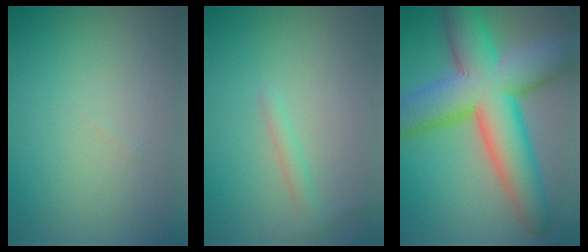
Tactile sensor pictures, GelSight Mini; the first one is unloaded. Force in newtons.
{"total": 1.2, "press": 1.2, "slide": 0.0}
{"total": 13.4, "press": 13.4, "slide": 0.5}